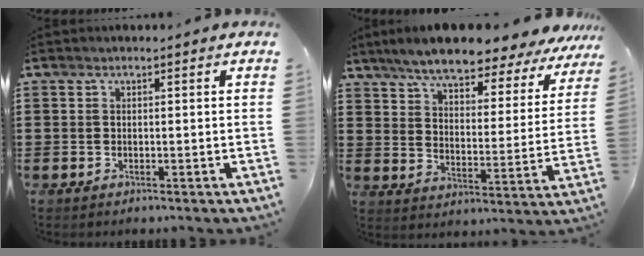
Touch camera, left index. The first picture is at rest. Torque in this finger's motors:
{"motor_torque": [2.14, 0.00, 0.53, 0.21]}